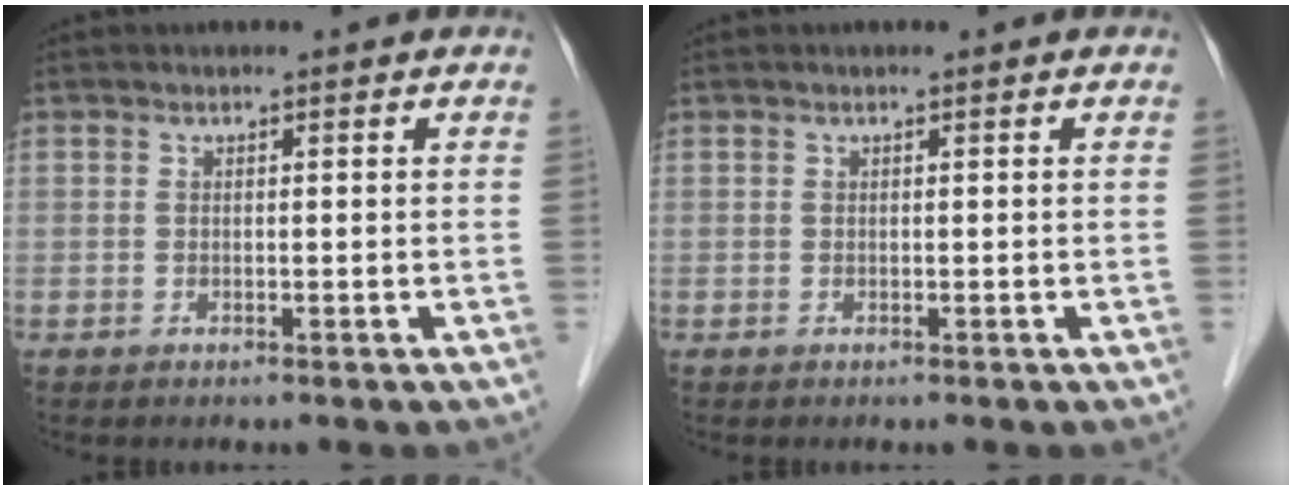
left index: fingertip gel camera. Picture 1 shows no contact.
{"total": 0.0}